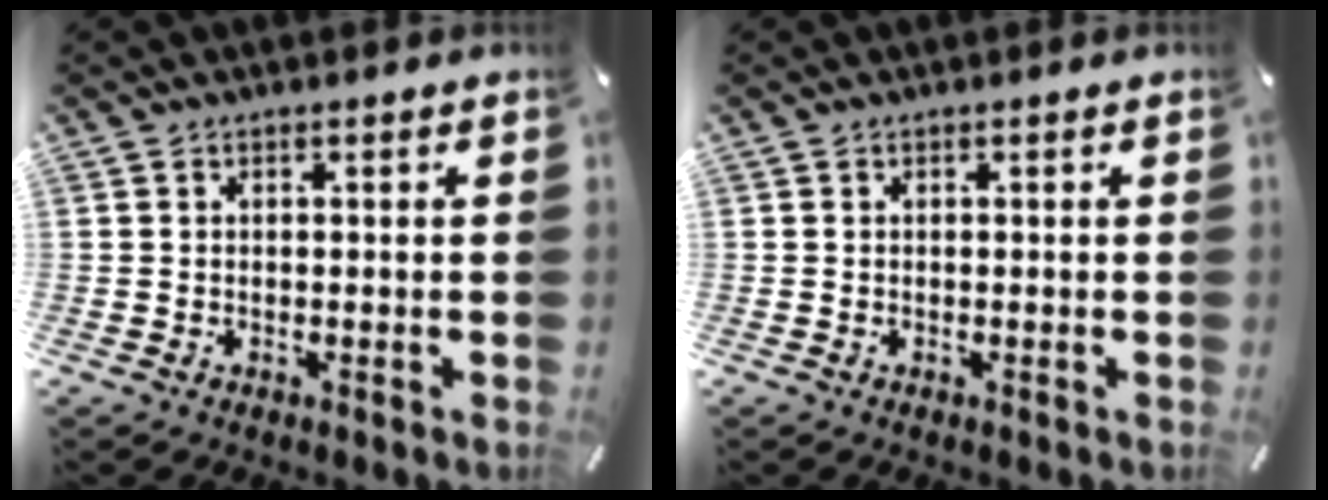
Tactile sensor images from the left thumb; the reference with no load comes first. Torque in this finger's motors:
{"motor_torque": [-0.04, 0.04, 0.00, 0.02, 0.00]}